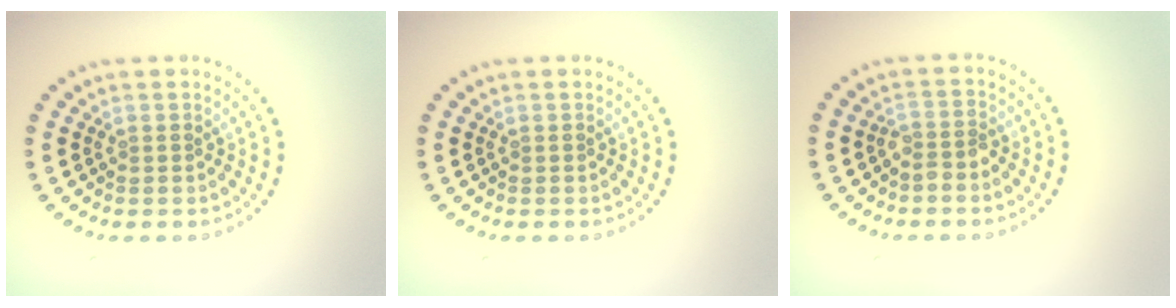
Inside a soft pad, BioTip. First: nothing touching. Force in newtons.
{"total": 0.0}
{"total": 1.6, "press": 1.3, "slide": 0.9}